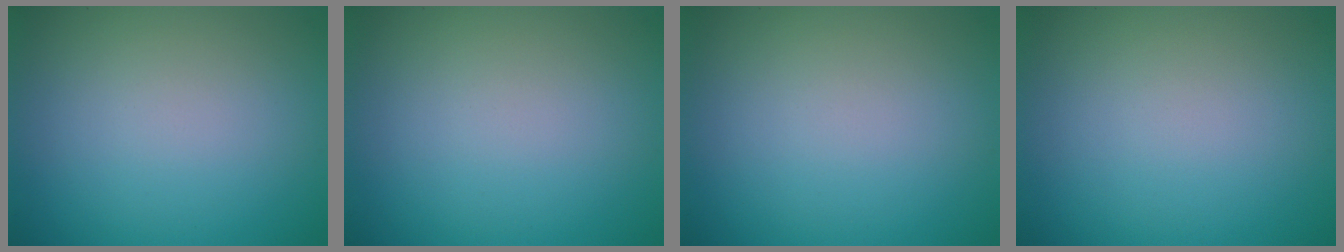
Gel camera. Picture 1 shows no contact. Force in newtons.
{"total": 0.0}
{"total": 0.0}
{"total": 0.0}